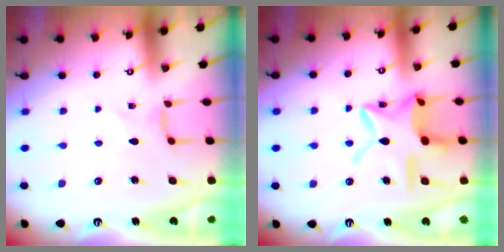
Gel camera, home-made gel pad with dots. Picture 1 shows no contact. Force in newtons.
{"total": 16.1, "press": 16.1, "slide": 1.1}